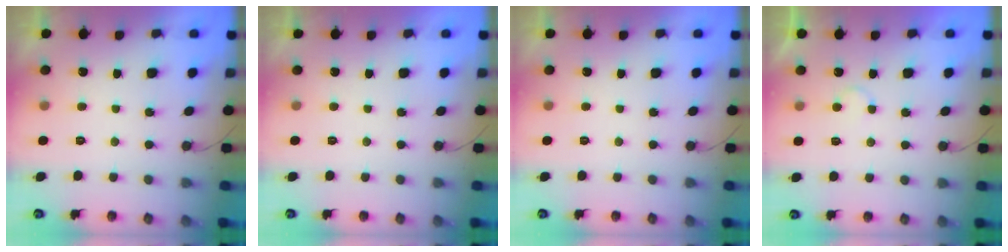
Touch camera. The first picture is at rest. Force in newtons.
{"total": 1.9, "press": 1.9, "slide": 0.1}
{"total": 0.0}
{"total": 3.6, "press": 3.6, "slide": 0.3}